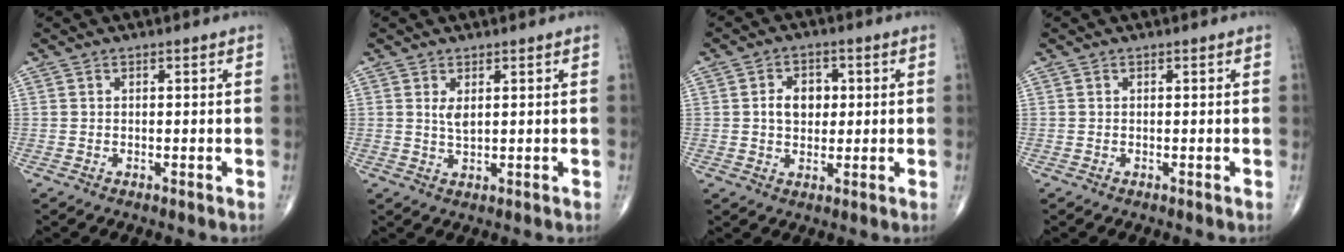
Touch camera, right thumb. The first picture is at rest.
{"total": 2.2, "force": [0.9, 0.8, 1.8], "torque": [-0.033, -0.010, 0.020]}
{"total": 6.0, "force": [0.7, 4.4, 4.0], "torque": [-0.043, 0.003, 0.009]}
{"total": 0.0}